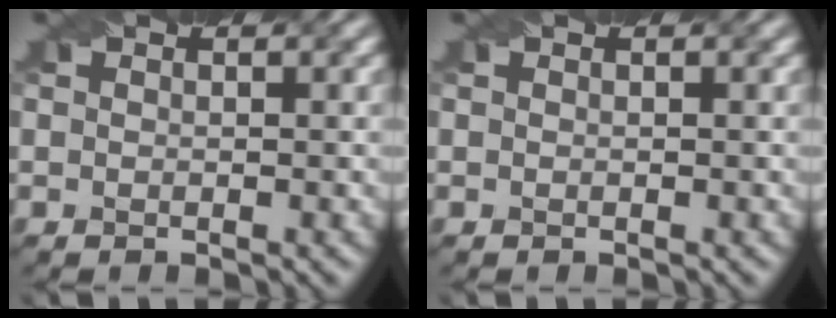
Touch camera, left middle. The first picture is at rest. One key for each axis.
{"total": 0.0}